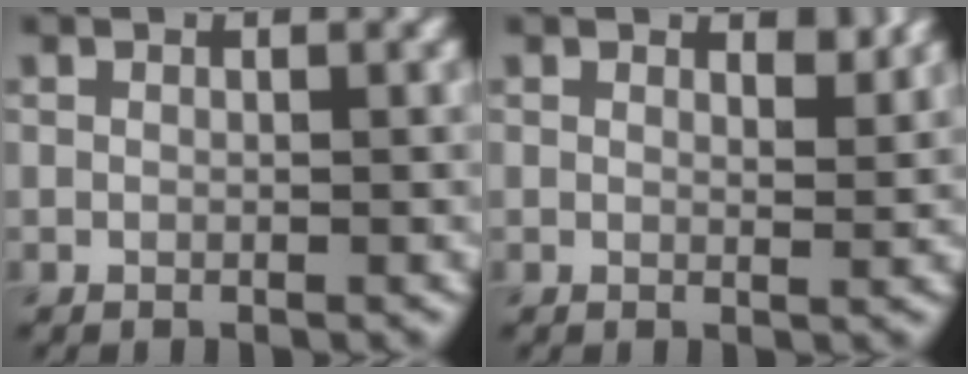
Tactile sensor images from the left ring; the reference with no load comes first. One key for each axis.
{"total": 1.4, "fx": 1.2, "fy": 0.4, "fz": 0.6, "tx": -0.008, "ty": -0.002, "tz": 0.017}